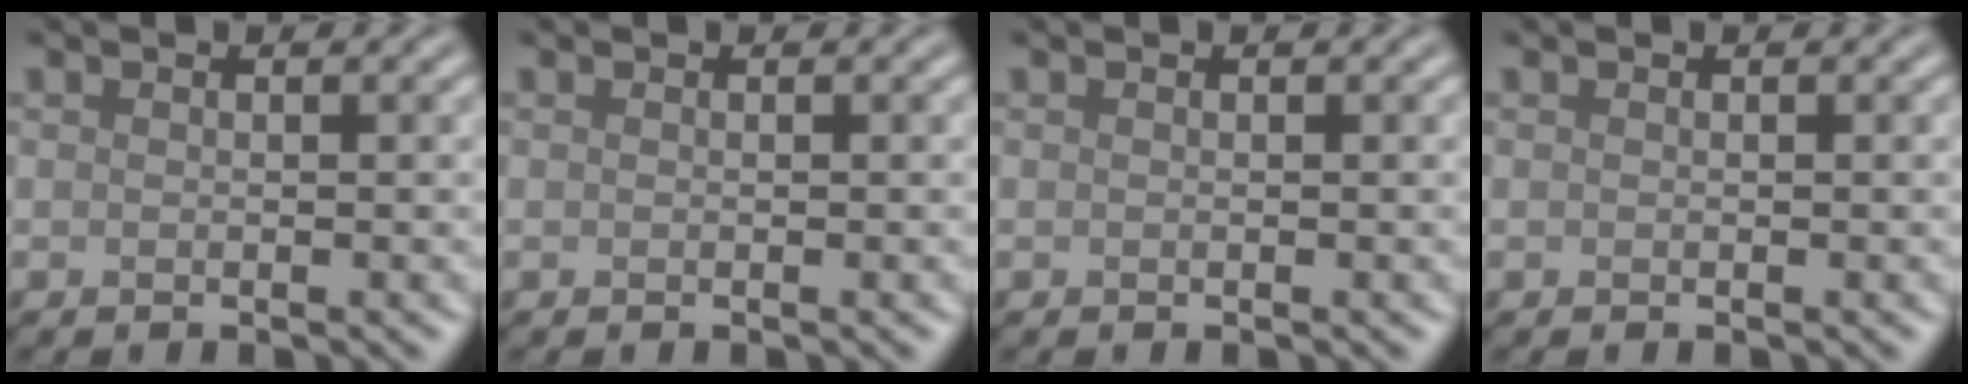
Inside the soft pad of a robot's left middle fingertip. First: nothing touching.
{"total": 0.0}
{"total": 0.0}
{"total": 0.0}